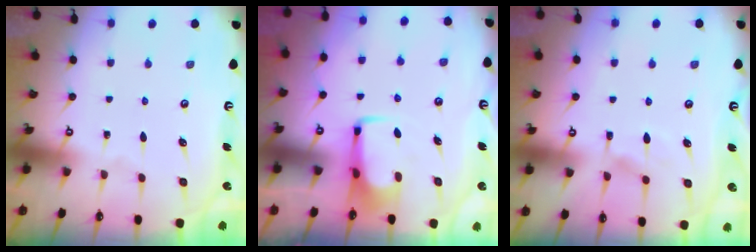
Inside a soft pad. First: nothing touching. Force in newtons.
{"total": 5.4, "press": 5.4, "slide": 0.4}
{"total": 6.1, "press": 6.1, "slide": 0.5}